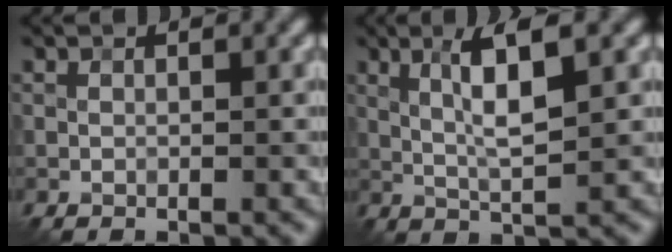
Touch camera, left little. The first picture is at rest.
{"total": 4.6, "force": [1.4, 0.6, 4.4], "torque": [-0.086, 0.003, 0.029]}